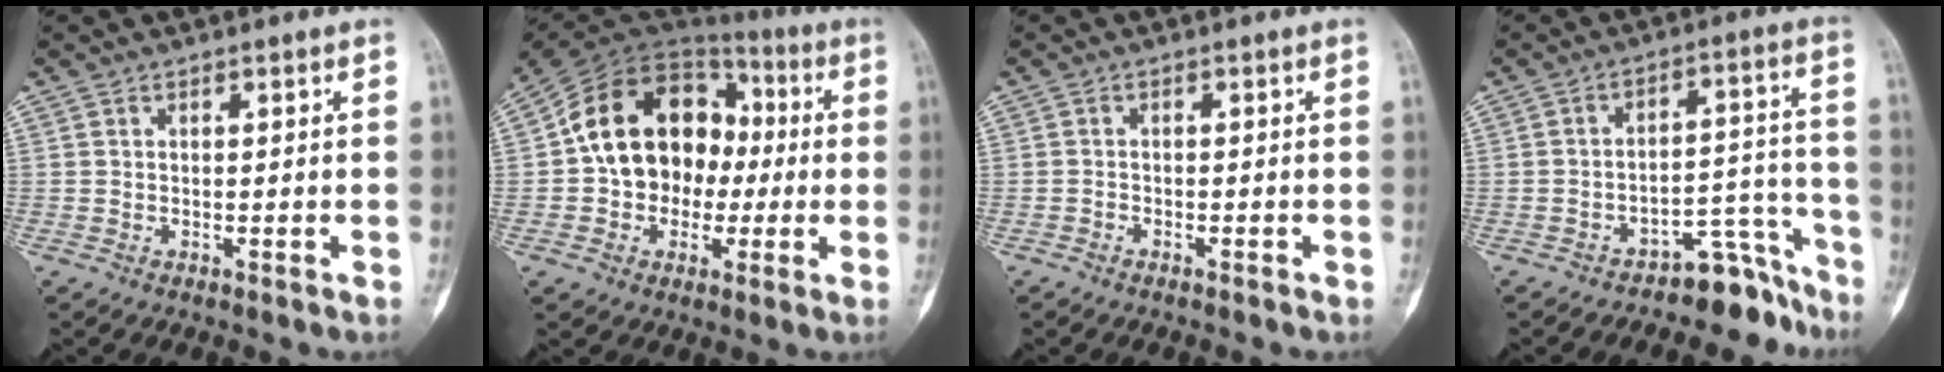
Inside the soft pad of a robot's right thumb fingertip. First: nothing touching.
{"total": 18.1, "force": [-0.5, 14.3, 11.0], "torque": [-0.146, 0.043, -0.010]}
{"total": 0.8, "force": [-0.7, 0.4, 0.1], "torque": [0.001, 0.004, -0.017]}
{"total": 8.2, "force": [-7.2, 3.4, 2.0], "torque": [0.017, 0.122, -0.111]}